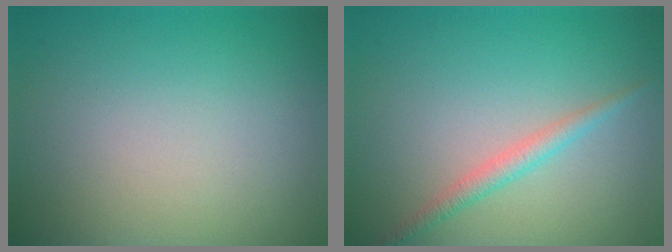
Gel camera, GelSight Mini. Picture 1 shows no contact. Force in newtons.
{"total": 1.6, "press": 1.6, "slide": 0.0}